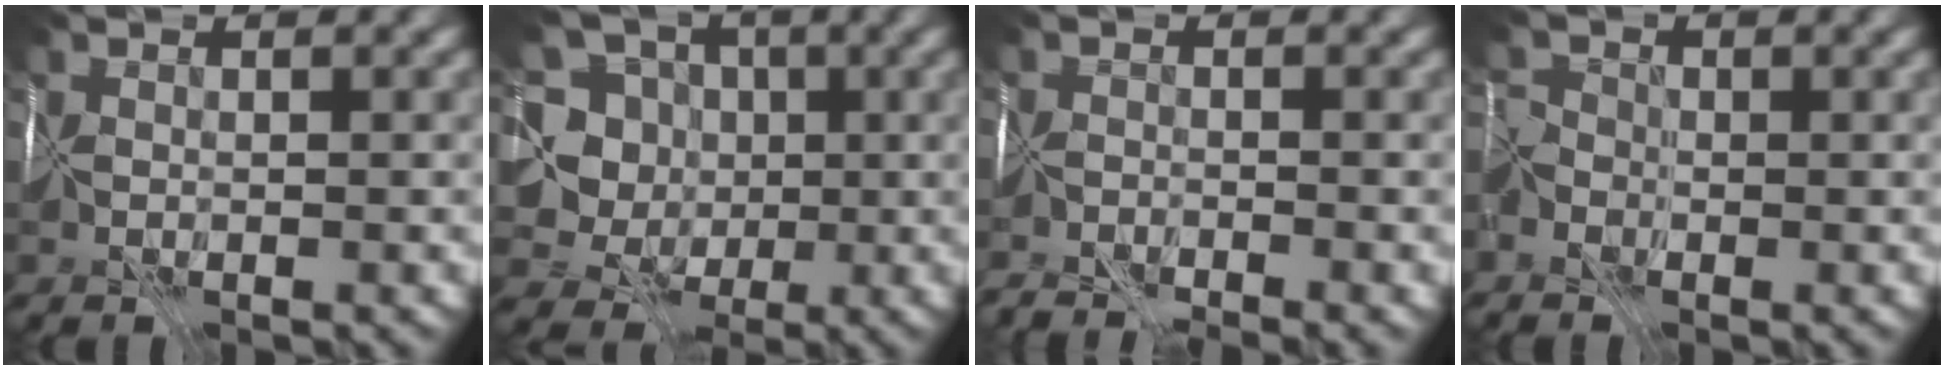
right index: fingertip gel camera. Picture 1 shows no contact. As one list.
[{"total": 9.4, "force": [1.6, 8.7, 3.4], "torque": [-0.077, 0.042, -0.001]}, {"total": 5.8, "force": [-5.3, 1.2, 2.1], "torque": [-0.033, -0.014, -0.078]}, {"total": 1.4, "force": [-1.1, 0.9, 0.3], "torque": [-0.005, 0.004, -0.028]}]